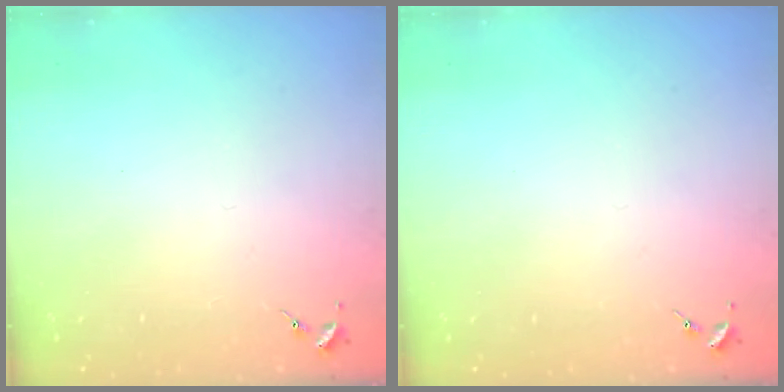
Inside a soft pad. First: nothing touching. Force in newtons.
{"total": 0.0}